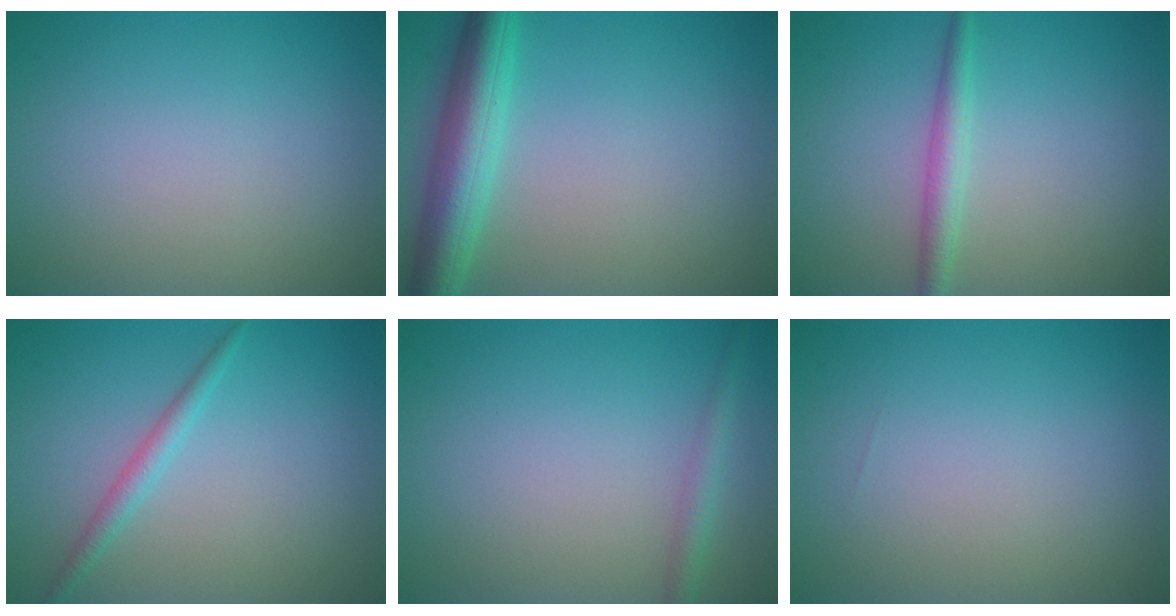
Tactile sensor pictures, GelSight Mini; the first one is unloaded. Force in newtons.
{"total": 5.9, "press": 5.9, "slide": 0.2}
{"total": 2.2, "press": 2.2, "slide": 0.0}
{"total": 1.7, "press": 1.7, "slide": 0.1}
{"total": 1.8, "press": 1.8, "slide": 0.1}
{"total": 0.0}